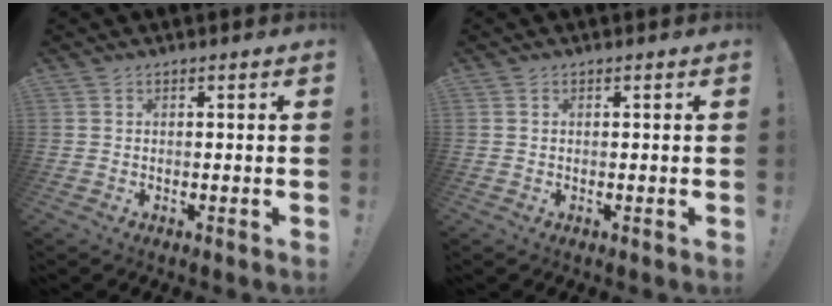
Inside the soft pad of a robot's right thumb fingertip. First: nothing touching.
{"total": 0.0}